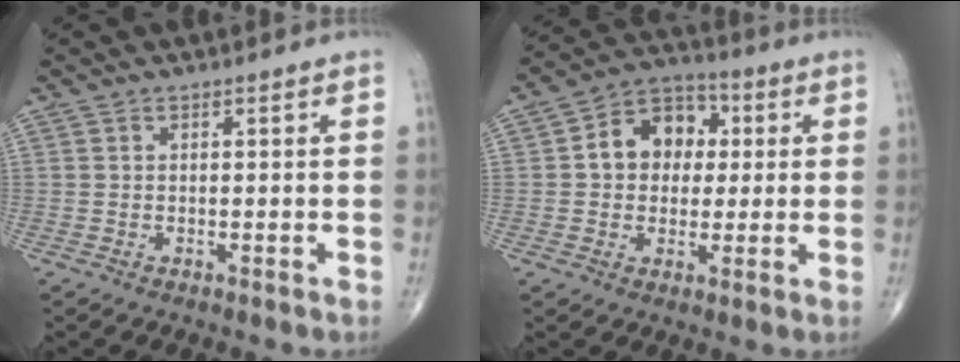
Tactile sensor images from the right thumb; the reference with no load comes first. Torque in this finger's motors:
{"motor_torque": [0.44, 2.07, 0.58, -0.06, 0.07]}